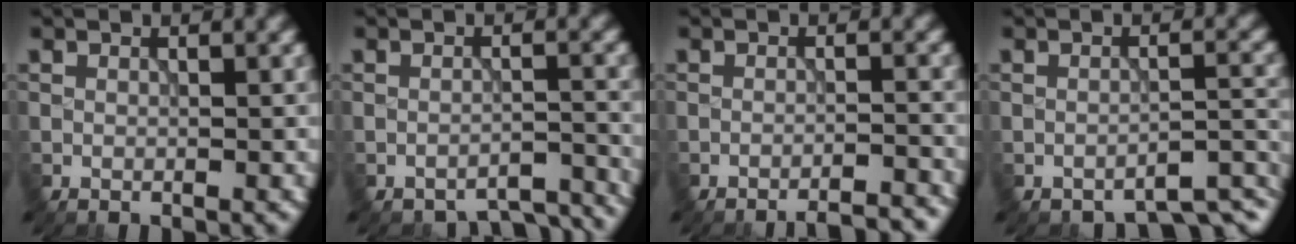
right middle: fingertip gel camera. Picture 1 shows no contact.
{"total": 4.3, "force": [-4.2, 0.9, 0.6], "torque": [-0.012, -0.004, -0.040]}
{"total": 5.0, "force": [-4.8, 0.8, 1.4], "torque": [-0.007, 0.017, -0.056]}
{"total": 2.5, "force": [-2.3, 0.3, 0.8], "torque": [-0.006, 0.000, -0.035]}